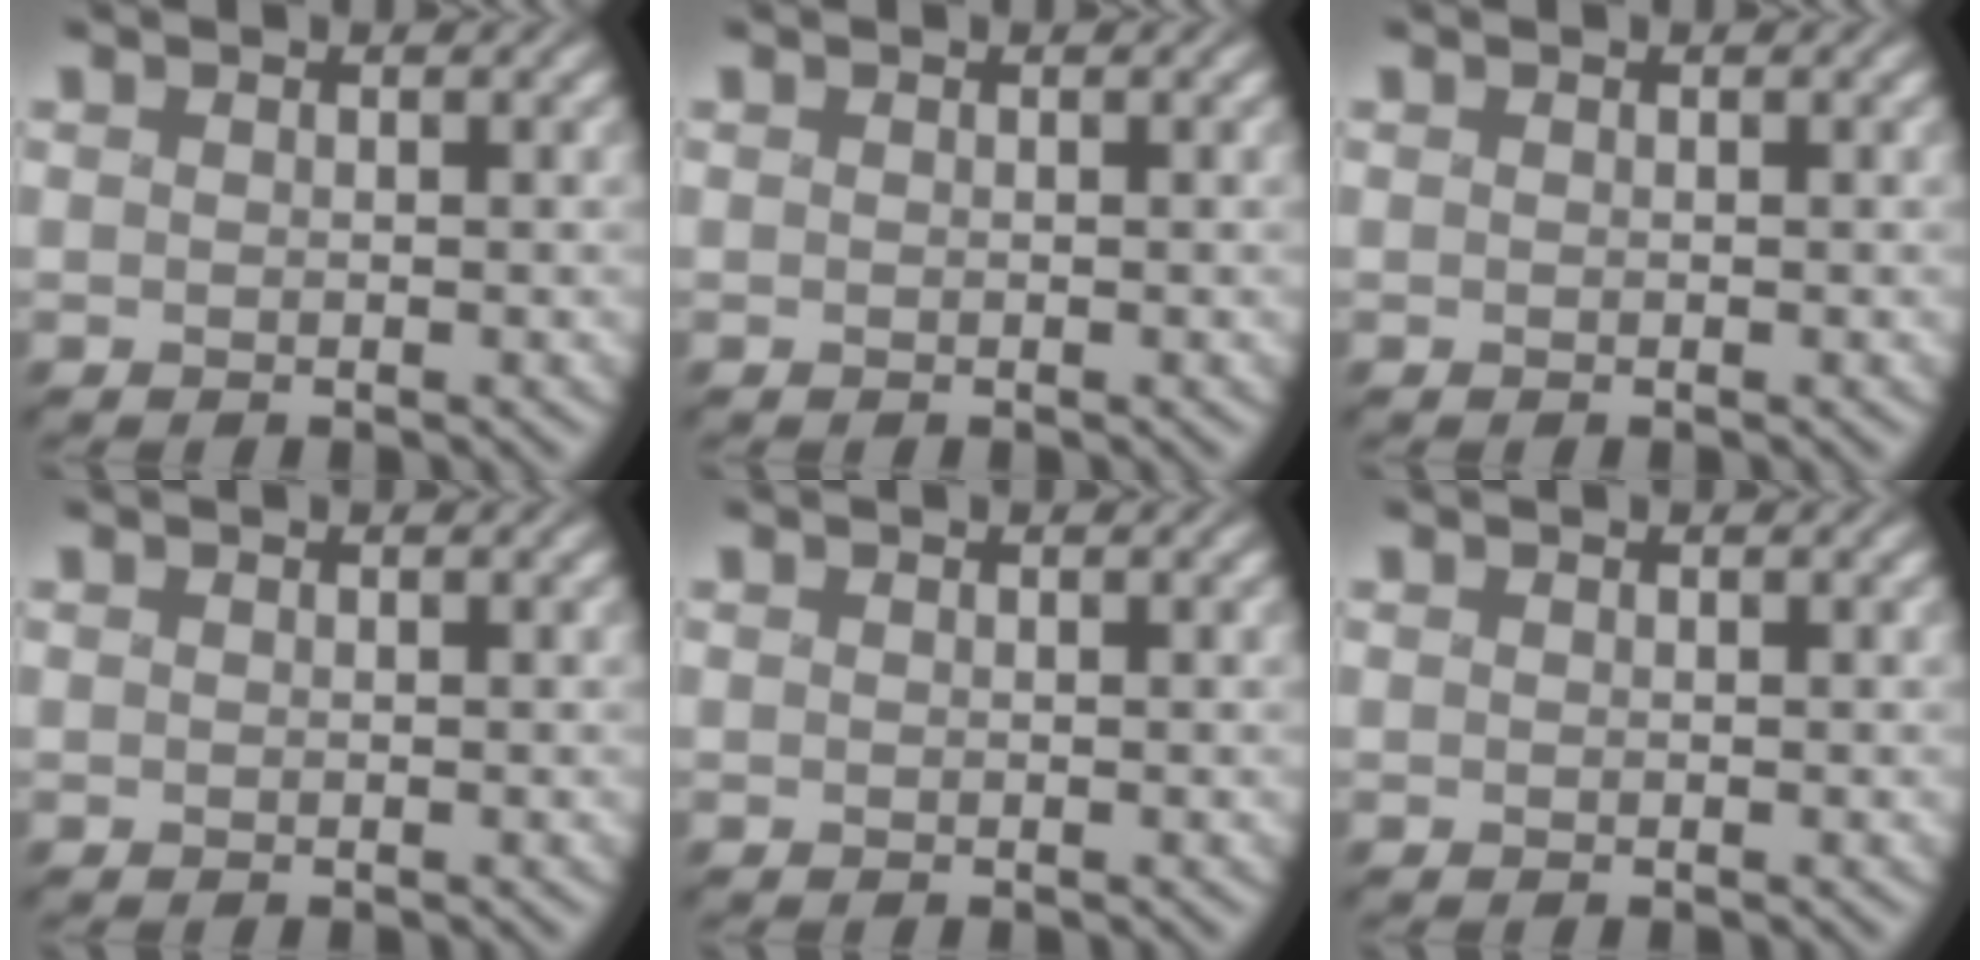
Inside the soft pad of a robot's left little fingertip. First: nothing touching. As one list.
[{"total": 0.0}, {"total": 0.0}, {"total": 0.0}, {"total": 0.0}, {"total": 0.0}]